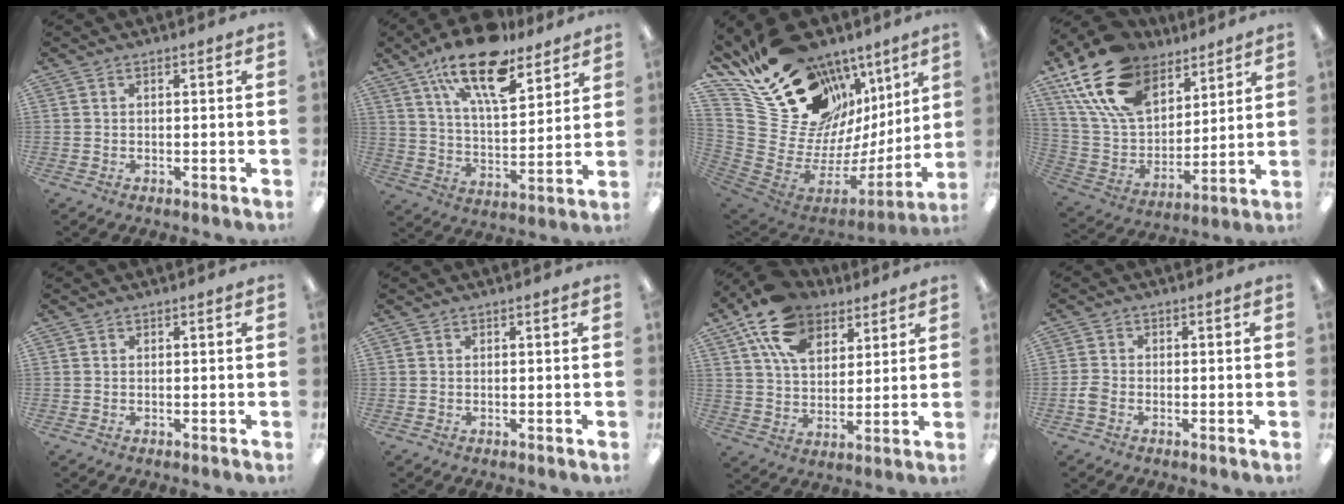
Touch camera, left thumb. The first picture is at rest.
{"total": 19.2, "force": [13.3, 7.4, 11.7], "torque": [-0.198, -0.069, 0.225]}
{"total": 24.3, "force": [16.3, 14.6, 10.5], "torque": [-0.175, -0.131, 0.346]}
{"total": 20.9, "force": [13.6, 11.9, 10.4], "torque": [-0.221, -0.060, 0.254]}
{"total": 0.0}
{"total": 0.0}
{"total": 16.2, "force": [10.0, 10.0, 7.9], "torque": [-0.147, -0.036, 0.187]}
{"total": 2.5, "force": [-1.1, 1.9, 1.3], "torque": [-0.021, 0.006, -0.019]}